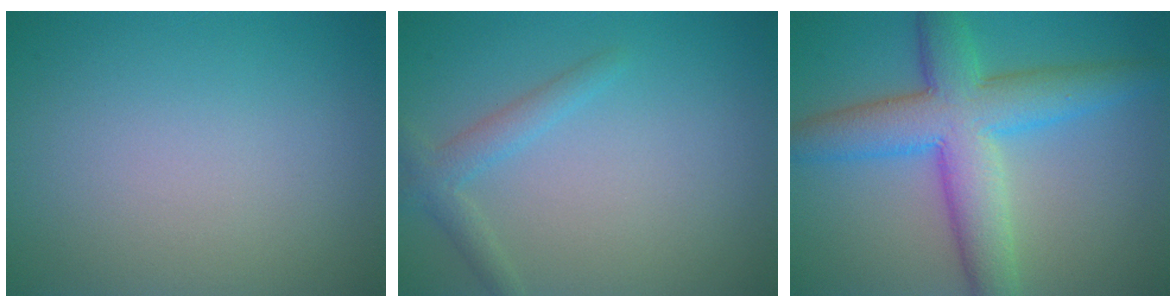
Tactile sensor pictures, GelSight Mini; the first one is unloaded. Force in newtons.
{"total": 2.1, "press": 2.1, "slide": 0.1}
{"total": 8.3, "press": 8.3, "slide": 0.1}